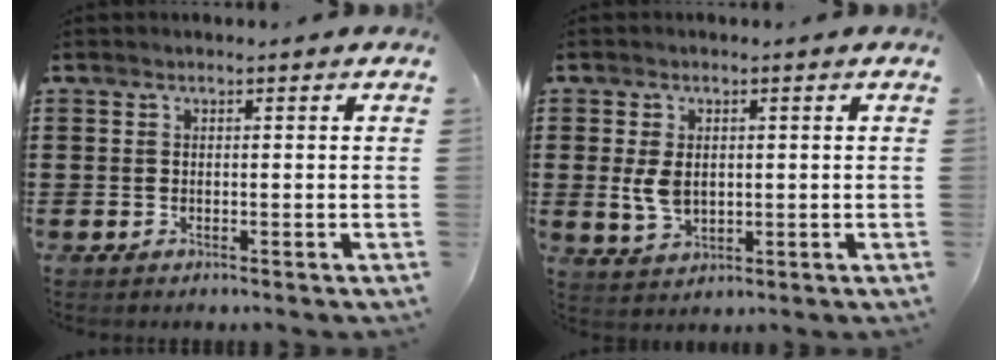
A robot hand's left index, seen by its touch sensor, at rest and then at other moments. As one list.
[{"total": 4.2, "force": [0.4, 2.7, 3.2], "torque": [-0.079, 0.002, 0.004]}]